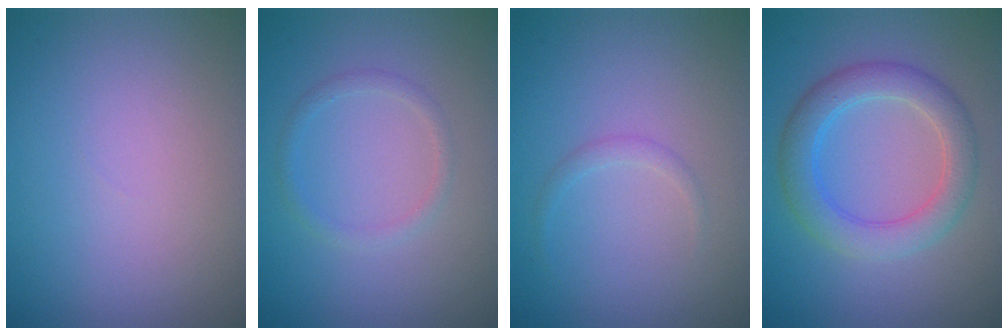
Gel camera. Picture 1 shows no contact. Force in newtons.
{"total": 1.2, "press": 1.2, "slide": 0.1}
{"total": 0.8, "press": 0.8, "slide": 0.1}
{"total": 4.4, "press": 4.4, "slide": 0.1}